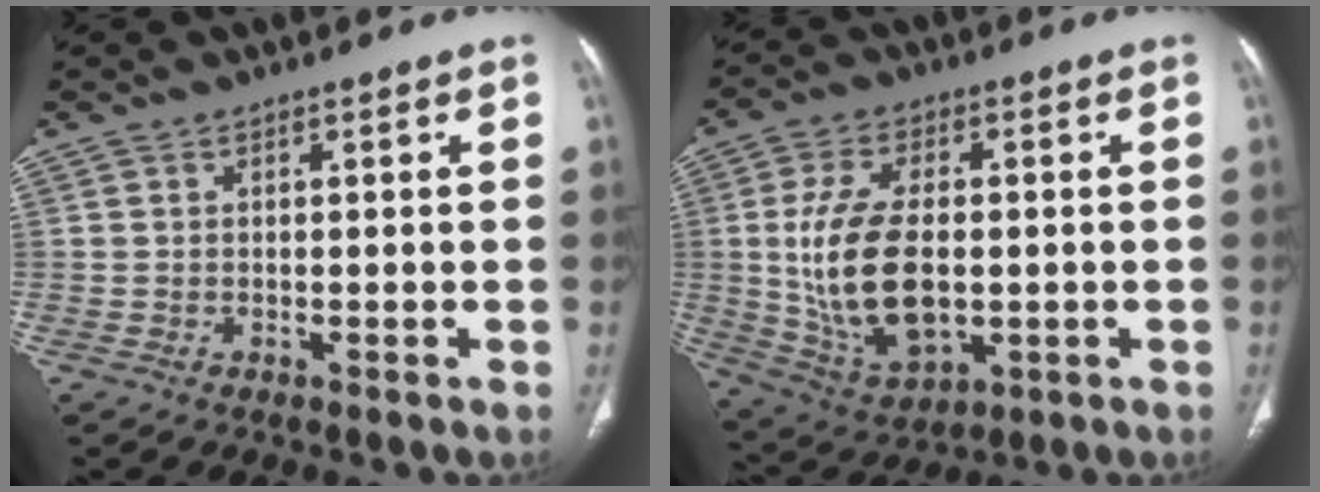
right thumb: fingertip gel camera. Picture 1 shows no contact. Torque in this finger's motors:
{"motor_torque": [-0.54, 1.81, 1.70, 0.14, 0.41]}